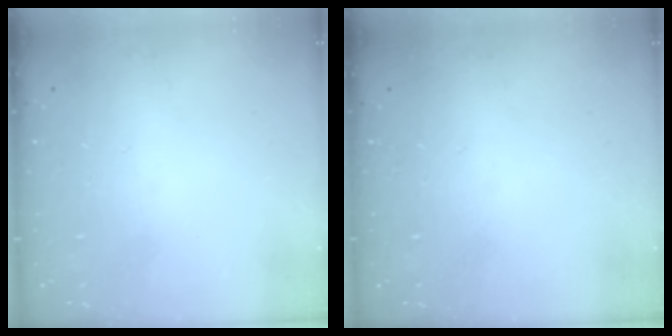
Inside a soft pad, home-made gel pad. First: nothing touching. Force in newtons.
{"total": 0.0}